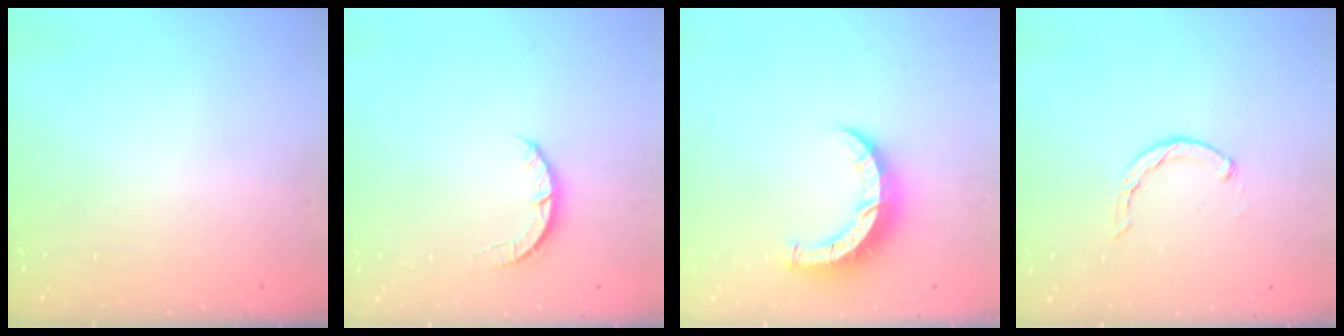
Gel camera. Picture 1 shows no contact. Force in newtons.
{"total": 2.7, "press": 2.7, "slide": 0.4}
{"total": 7.7, "press": 7.7, "slide": 0.5}
{"total": 1.1, "press": 1.1, "slide": 0.2}